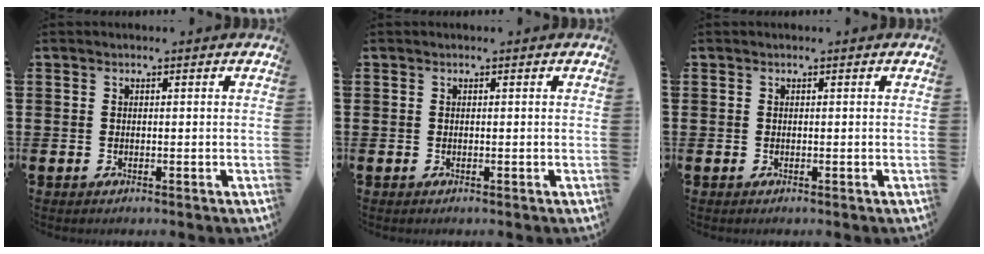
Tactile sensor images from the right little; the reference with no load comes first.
{"total": 0.0}
{"total": 0.0}